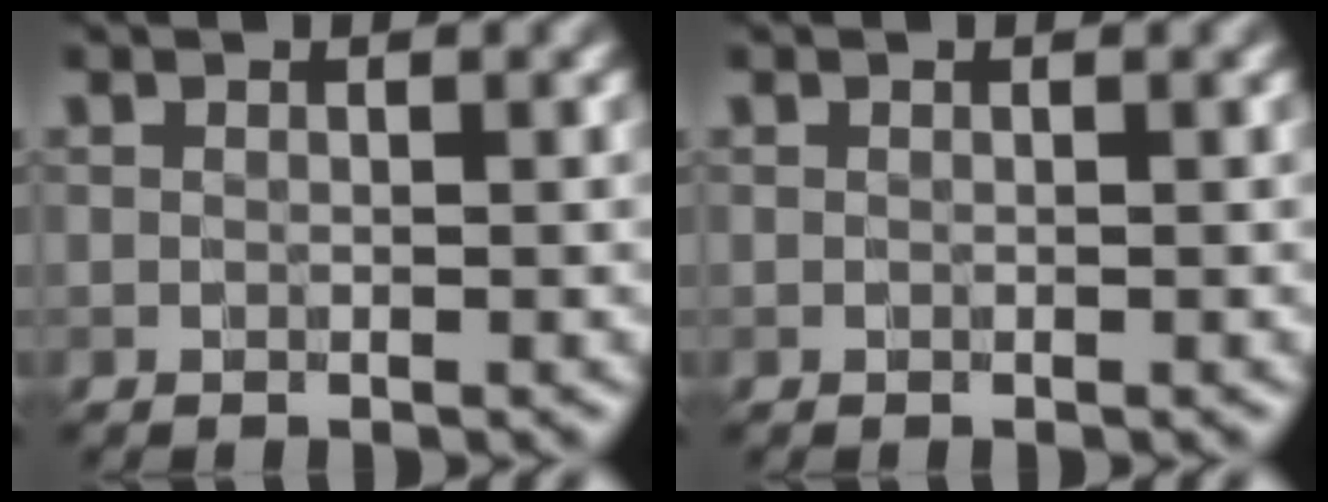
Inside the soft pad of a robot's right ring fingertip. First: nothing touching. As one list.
[{"total": 0.0}]